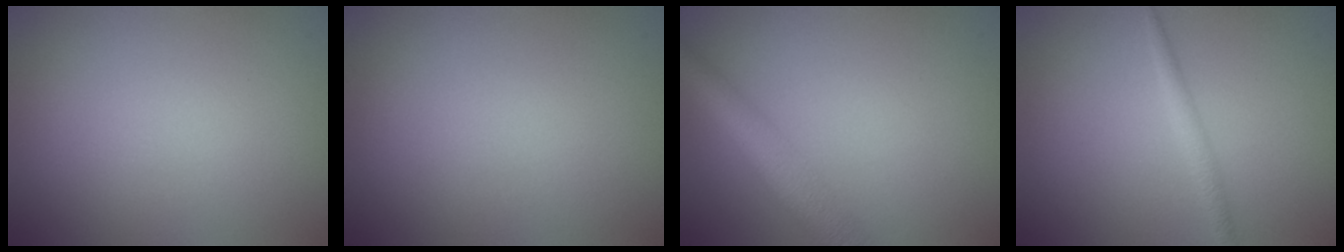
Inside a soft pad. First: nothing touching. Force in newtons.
{"total": 0.0}
{"total": 4.6, "press": 4.6, "slide": 0.1}
{"total": 1.4, "press": 1.4, "slide": 0.1}